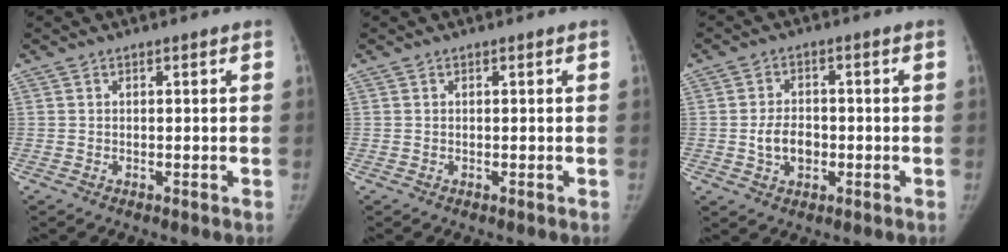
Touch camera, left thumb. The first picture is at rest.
{"total": 0.0}
{"total": 5.7, "force": [-1.1, 4.0, 3.9], "torque": [-0.054, 0.011, -0.020]}